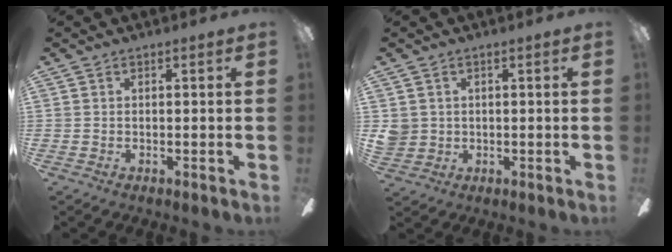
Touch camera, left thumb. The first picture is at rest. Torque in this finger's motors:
{"motor_torque": [-0.19, 0.20, -0.01, -0.35, 0.00]}